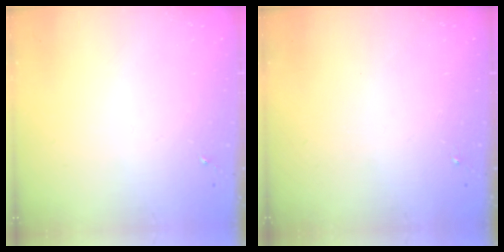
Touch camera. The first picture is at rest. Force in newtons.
{"total": 0.0}